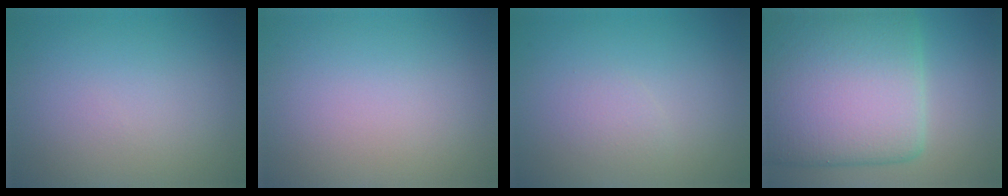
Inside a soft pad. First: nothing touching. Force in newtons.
{"total": 0.0}
{"total": 1.1, "press": 1.1, "slide": 0.1}
{"total": 13.1, "press": 13.1, "slide": 0.4}